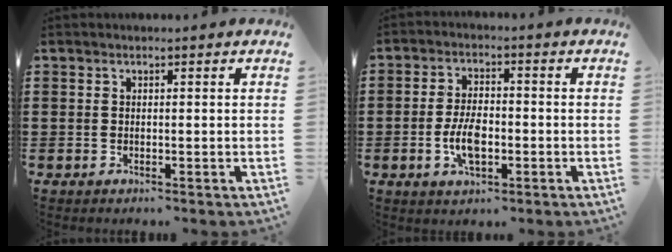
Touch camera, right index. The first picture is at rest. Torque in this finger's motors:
{"motor_torque": [2.14, 0.00, 0.22, 0.11]}